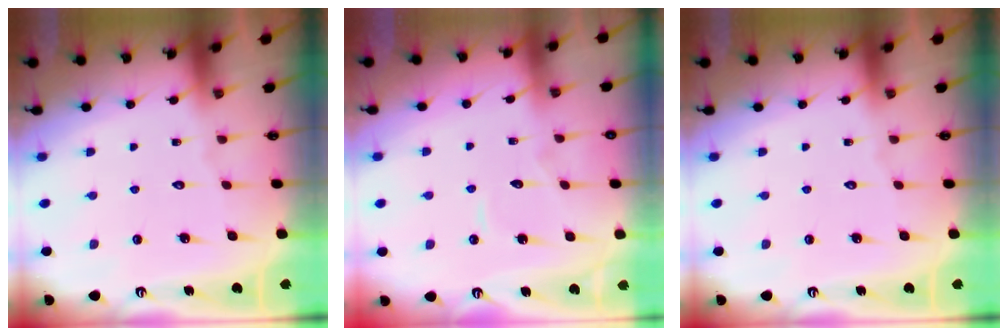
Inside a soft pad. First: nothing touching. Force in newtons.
{"total": 4.4, "press": 4.3, "slide": 0.5}
{"total": 0.0}